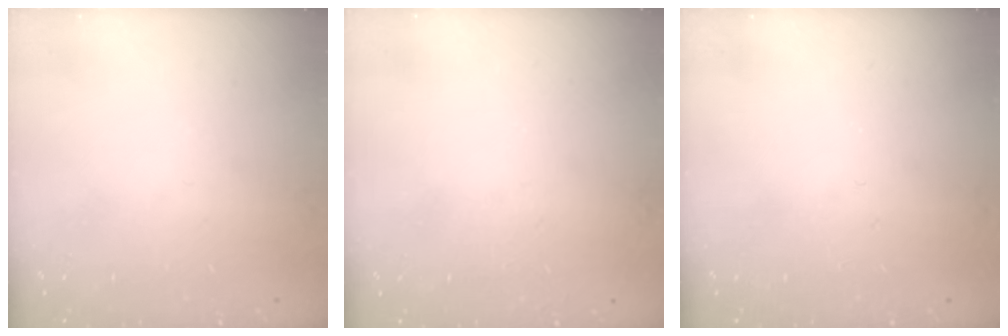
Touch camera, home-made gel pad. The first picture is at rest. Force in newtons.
{"total": 1.6, "press": 1.6, "slide": 0.0}
{"total": 0.0}